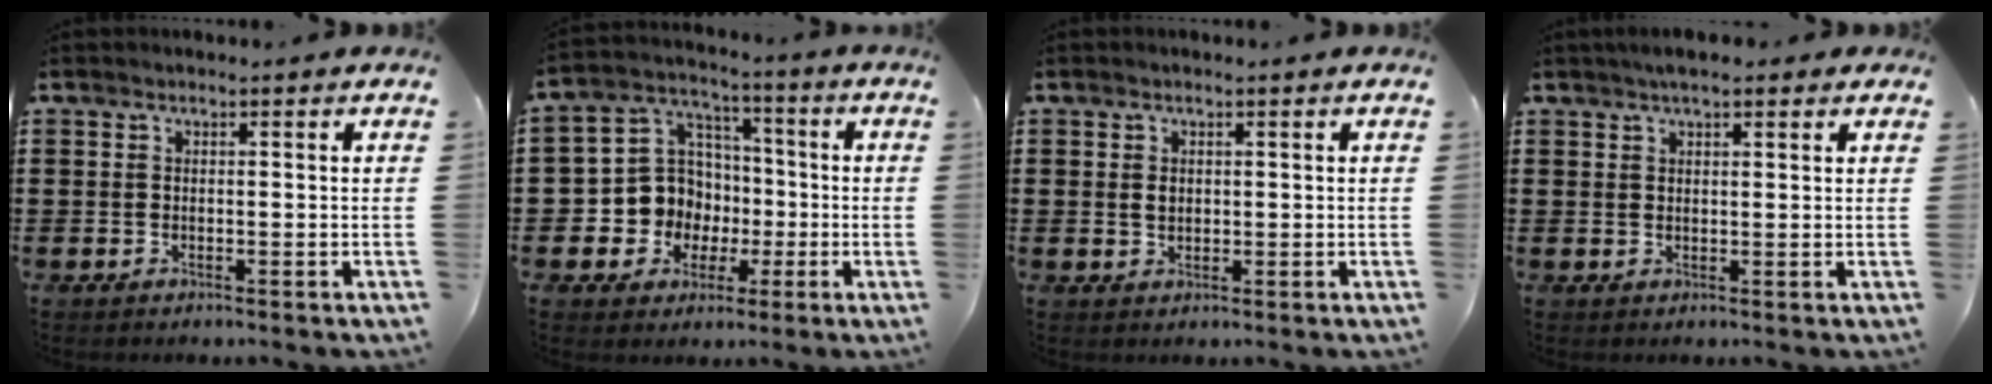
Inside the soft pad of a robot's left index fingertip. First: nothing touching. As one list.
[{"total": 9.3, "force": [-0.7, 9.1, 2.1], "torque": [-0.092, 0.002, -0.008]}, {"total": 1.4, "force": [0.4, 0.9, 1.0], "torque": [-0.022, 0.006, 0.007]}, {"total": 3.0, "force": [2.2, 0.9, 1.8], "torque": [-0.040, 0.007, 0.040]}]